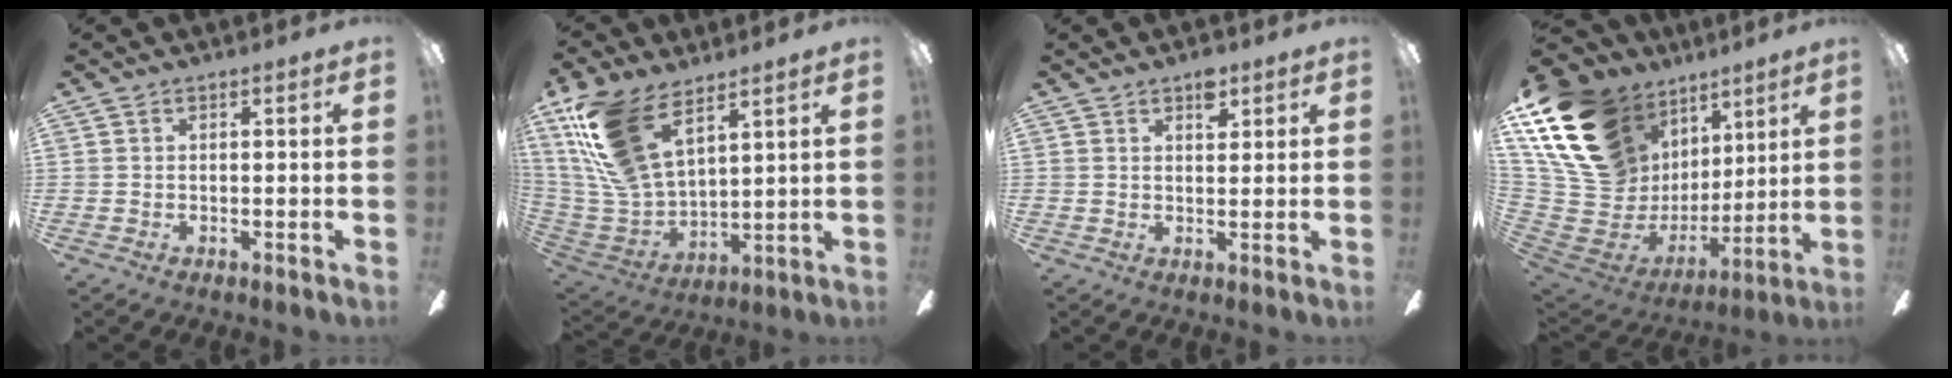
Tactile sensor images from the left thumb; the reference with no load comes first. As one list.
[{"total": 20.9, "force": [12.3, 9.9, 13.7], "torque": [-0.325, -0.049, 0.224]}, {"total": 4.4, "force": [2.9, 2.4, 2.4], "torque": [-0.012, -0.015, 0.044]}, {"total": 23.1, "force": [12.2, 15.7, 11.8], "torque": [-0.271, -0.067, 0.254]}]